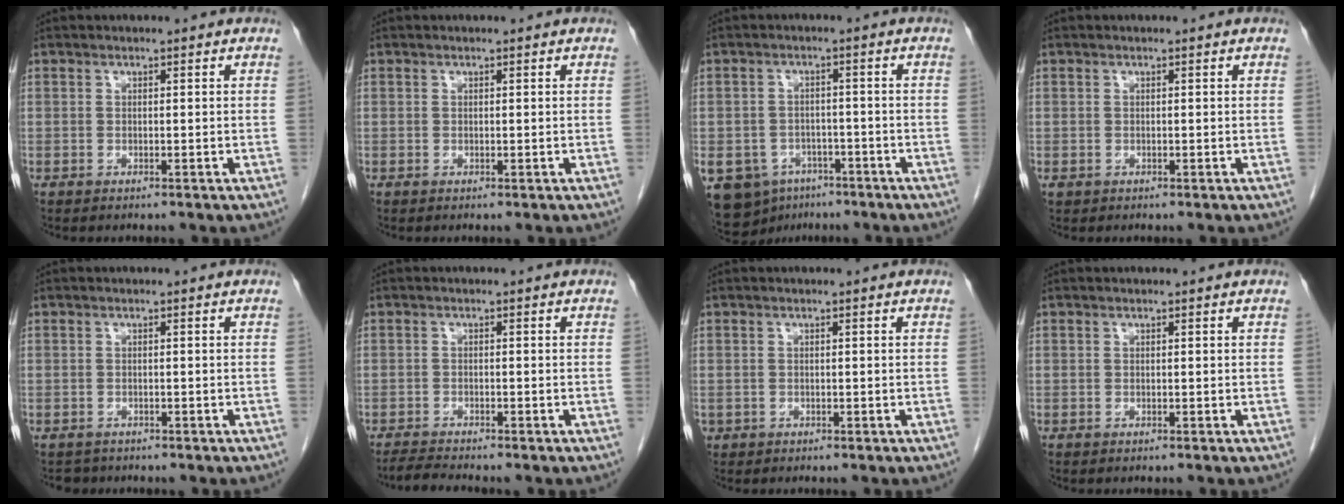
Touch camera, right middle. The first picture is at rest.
{"total": 0.0}
{"total": 12.4, "force": [-6.7, 9.3, 4.7], "torque": [-0.120, 0.001, -0.090]}
{"total": 0.5, "force": [-0.2, 0.5, 0.1], "torque": [-0.006, 0.003, 0.001]}
{"total": 1.5, "force": [-1.3, 0.6, -0.3], "torque": [-0.004, -0.004, -0.021]}
{"total": 2.7, "force": [-2.6, -0.7, 0.6], "torque": [-0.022, -0.017, -0.047]}
{"total": 0.7, "force": [-0.3, 0.7, 0.1], "torque": [-0.009, 0.003, -0.001]}
{"total": 0.0}